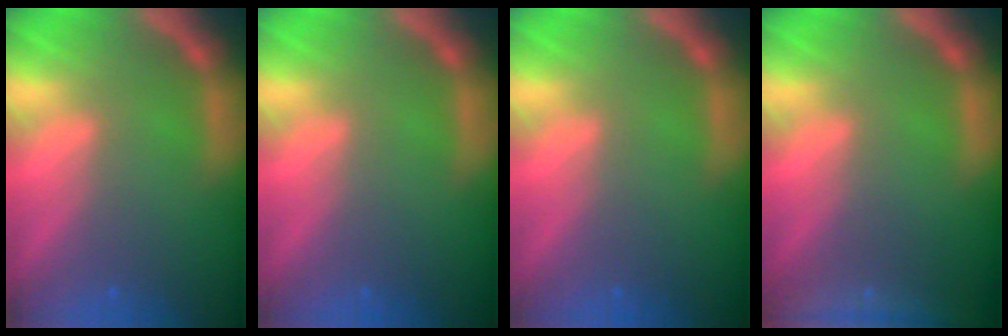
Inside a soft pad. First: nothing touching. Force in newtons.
{"total": 0.0}
{"total": 0.0}
{"total": 9.0}